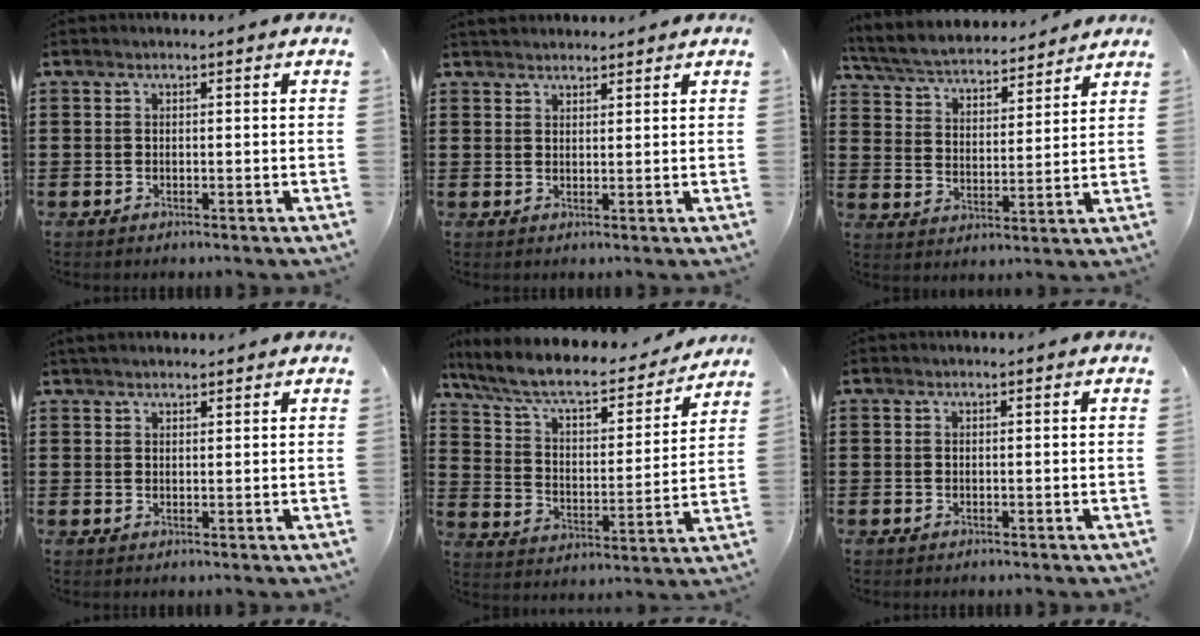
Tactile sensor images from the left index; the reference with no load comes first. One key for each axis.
{"total": 1.9, "fx": 1.8, "fy": 0.4, "fz": 0.0, "tx": -0.005, "ty": 0.003, "tz": 0.037}
{"total": 4.8, "fx": 4.7, "fy": 0.6, "fz": 1.1, "tx": -0.046, "ty": -0.028, "tz": 0.077}
{"total": 1.7, "fx": 1.6, "fy": 0.4, "fz": 0.4, "tx": -0.011, "ty": 0.003, "tz": 0.031}
{"total": 8.2, "fx": 7.0, "fy": 1.5, "fz": 4.0, "tx": -0.106, "ty": -0.044, "tz": 0.117}
{"total": 0.0}